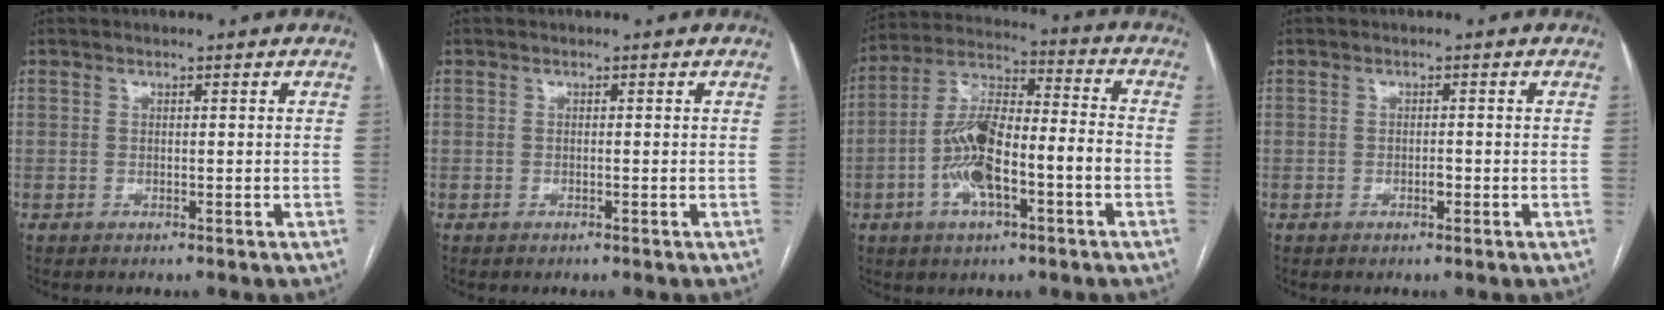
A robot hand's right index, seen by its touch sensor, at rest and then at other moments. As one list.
[{"total": 0.0}, {"total": 13.5, "force": [-3.9, 3.8, 12.3], "torque": [-0.246, 0.020, -0.070]}, {"total": 1.0, "force": [-0.4, 0.4, 0.8], "torque": [-0.015, 0.001, -0.007]}]